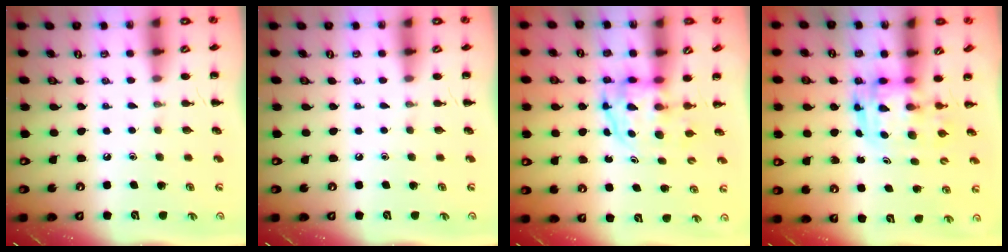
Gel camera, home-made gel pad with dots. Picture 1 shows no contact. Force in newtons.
{"total": 0.0}
{"total": 3.7, "press": 3.7, "slide": 0.2}
{"total": 3.3, "press": 3.2, "slide": 0.7}